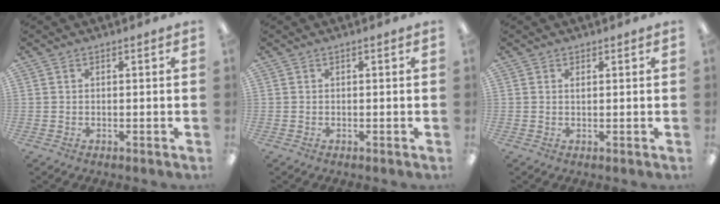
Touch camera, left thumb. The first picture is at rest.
{"total": 0.0}
{"total": 0.8, "force": [0.6, 0.4, 0.4], "torque": [-0.008, 0.000, 0.011]}